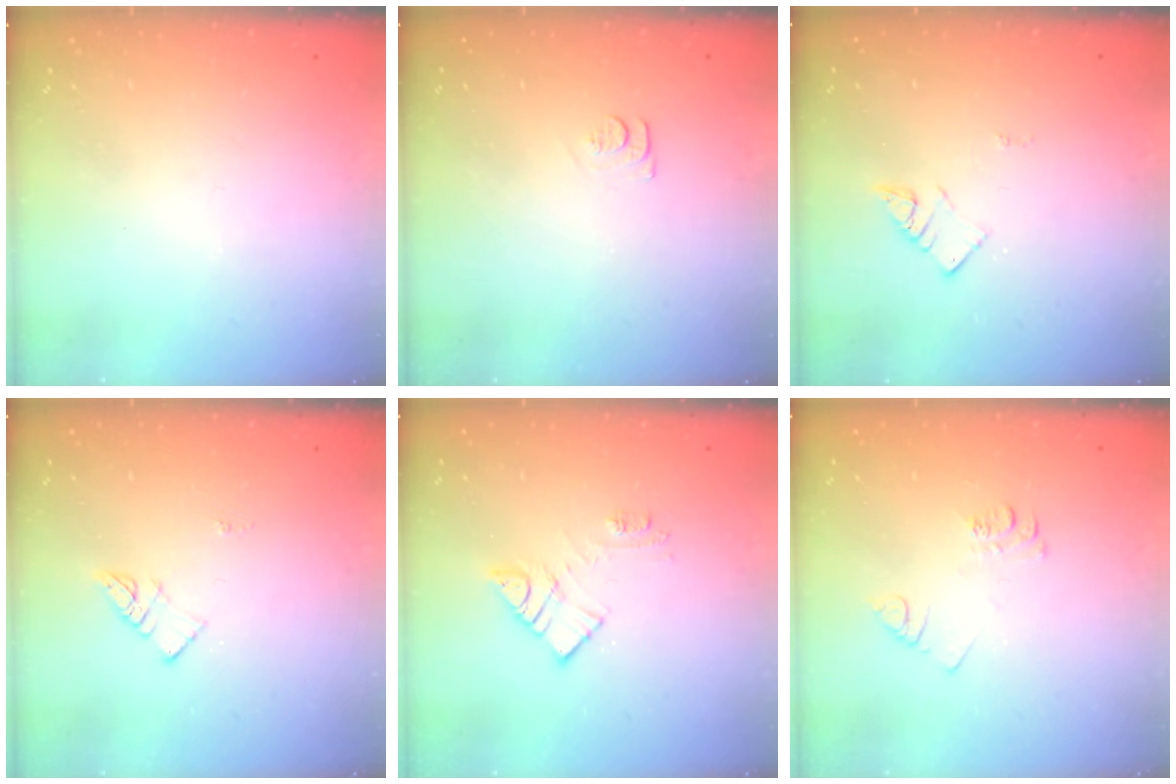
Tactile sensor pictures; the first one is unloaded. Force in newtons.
{"total": 5.9, "press": 5.8, "slide": 0.7}
{"total": 3.0, "press": 3.0, "slide": 0.4}
{"total": 3.3, "press": 3.3, "slide": 0.3}
{"total": 10.1, "press": 10.1, "slide": 0.6}
{"total": 5.5, "press": 5.5, "slide": 0.5}